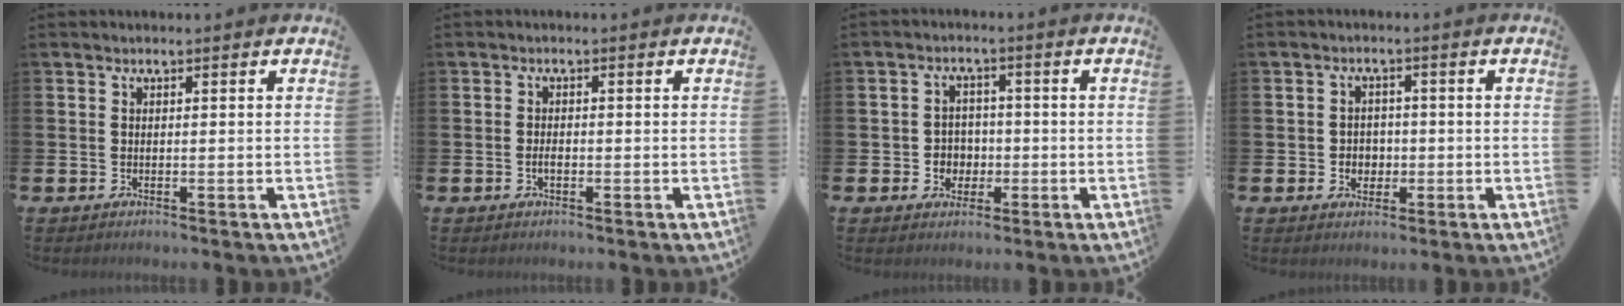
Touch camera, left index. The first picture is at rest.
{"total": 1.2, "force": [-0.4, 0.6, 1.0], "torque": [-0.014, 0.000, -0.009]}
{"total": 3.0, "force": [-0.4, 2.8, 0.8], "torque": [-0.014, 0.001, -0.017]}
{"total": 2.6, "force": [-0.3, 2.4, 0.8], "torque": [-0.012, 0.004, -0.014]}